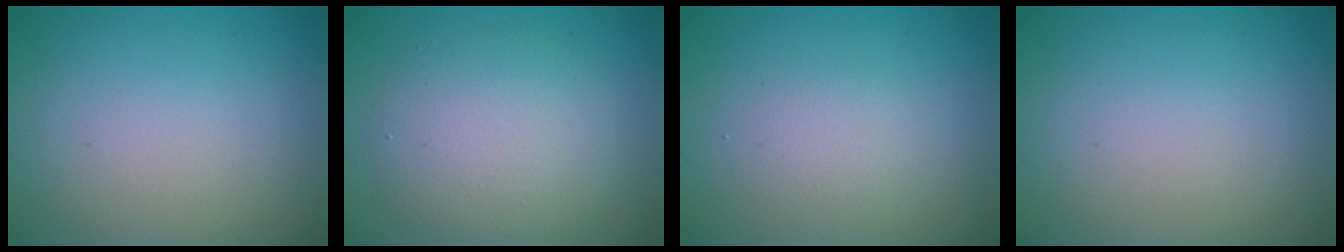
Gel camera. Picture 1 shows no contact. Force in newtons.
{"total": 4.8, "press": 4.8, "slide": 0.3}
{"total": 1.8, "press": 1.8, "slide": 0.1}
{"total": 0.0}